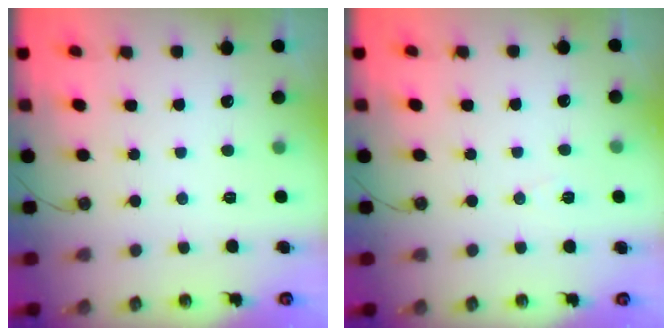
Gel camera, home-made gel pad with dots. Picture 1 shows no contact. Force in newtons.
{"total": 5.7, "press": 3.6, "slide": 4.4}